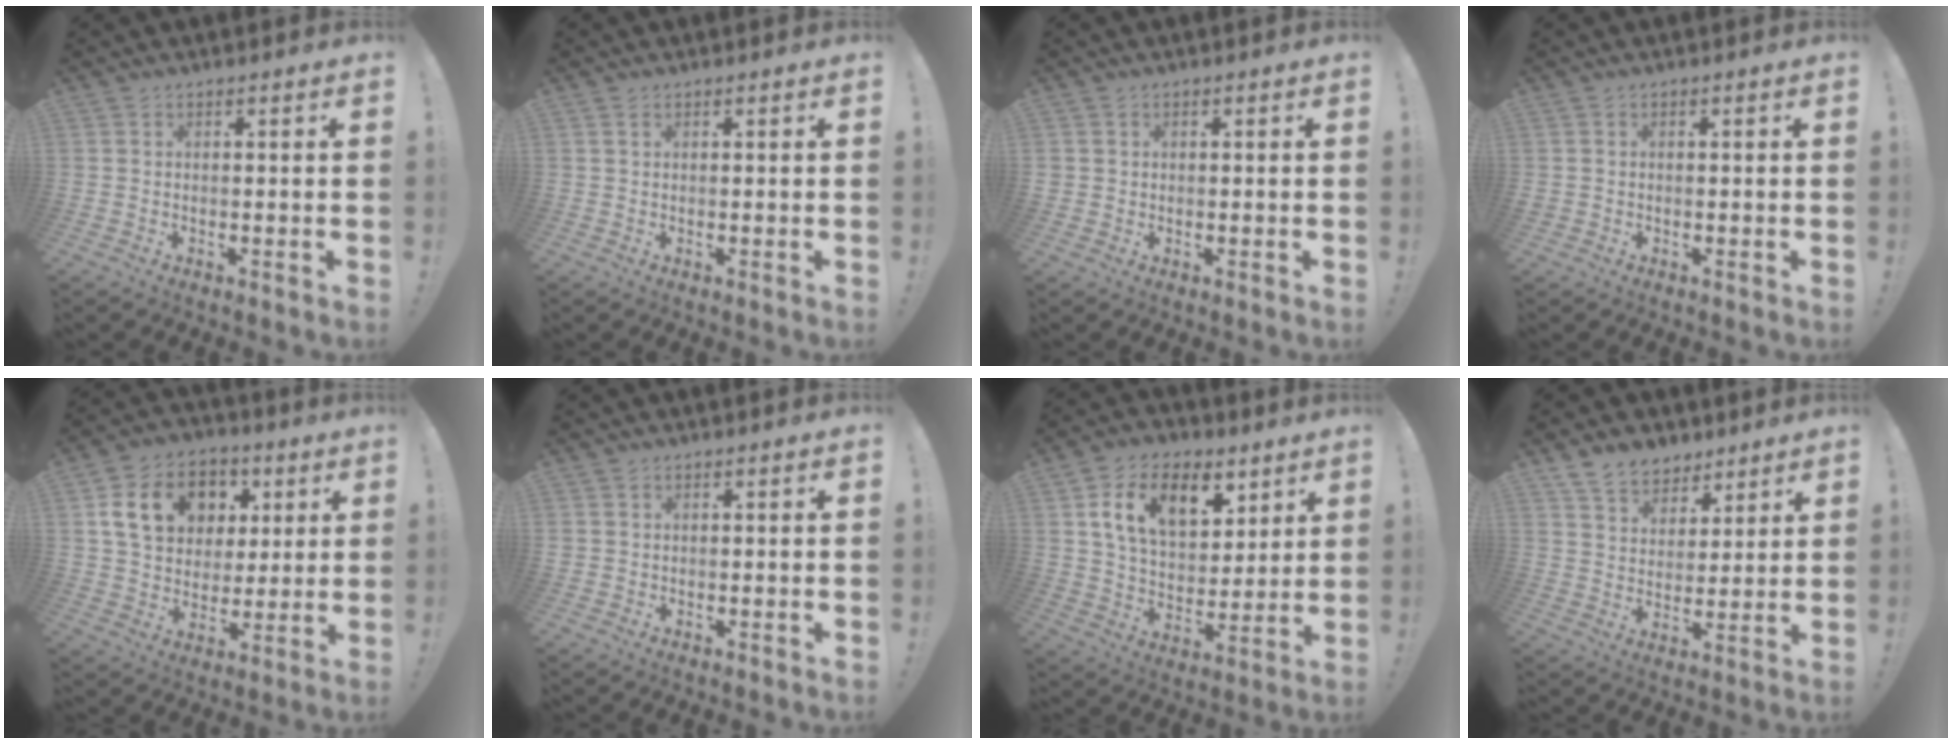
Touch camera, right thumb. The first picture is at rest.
{"total": 0.9, "force": [0.5, 0.5, 0.5], "torque": [-0.017, 0.004, 0.011]}
{"total": 1.4, "force": [0.5, 1.3, 0.2], "torque": [0.003, -0.003, 0.008]}
{"total": 0.9, "force": [-0.2, 0.9, 0.2], "torque": [-0.003, 0.001, -0.004]}
{"total": 16.4, "force": [5.8, 12.9, 8.4], "torque": [-0.123, -0.011, 0.118]}
{"total": 1.2, "force": [0.5, 1.1, 0.2], "torque": [0.004, -0.002, 0.008]}
{"total": 16.5, "force": [7.7, 10.6, 10.1], "torque": [-0.155, -0.030, 0.141]}
{"total": 9.5, "force": [7.1, 6.0, 2.1], "torque": [-0.043, -0.049, 0.141]}